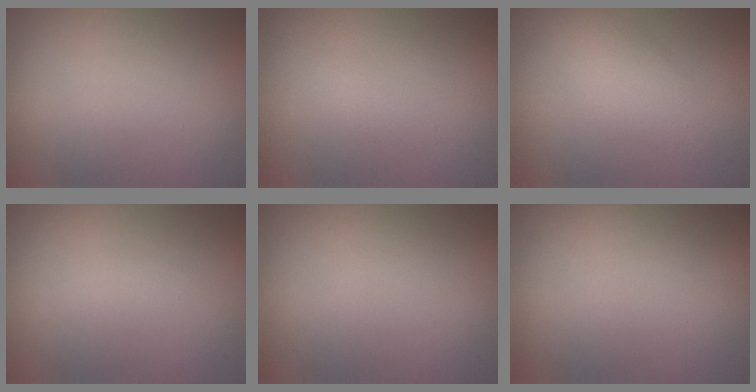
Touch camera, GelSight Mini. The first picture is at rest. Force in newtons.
{"total": 0.9, "press": 0.9, "slide": 0.0}
{"total": 2.7, "press": 2.7, "slide": 0.2}
{"total": 0.7, "press": 0.7, "slide": 0.1}
{"total": 0.0}
{"total": 0.0}